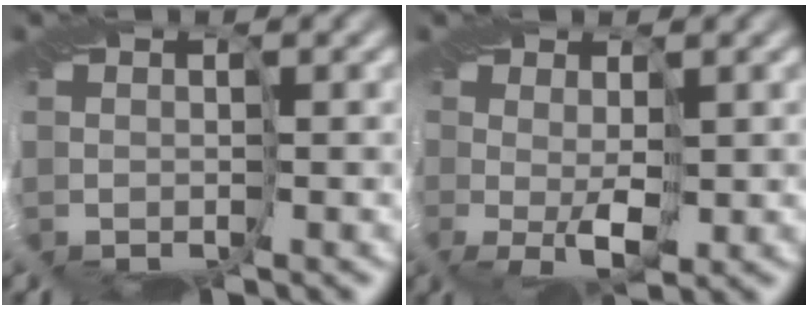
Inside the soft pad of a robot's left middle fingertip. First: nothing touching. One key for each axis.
{"total": 1.0, "fx": 0.7, "fy": -0.7, "fz": 0.3, "tx": -0.007, "ty": 0.001, "tz": 0.016}